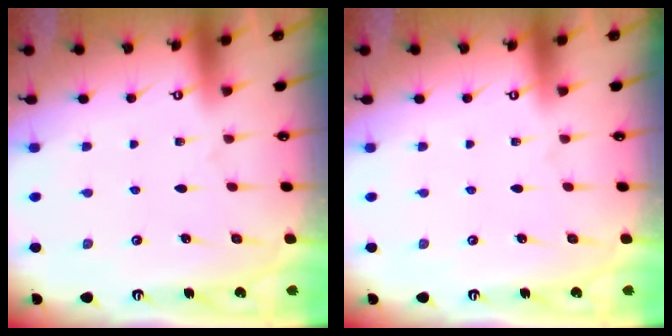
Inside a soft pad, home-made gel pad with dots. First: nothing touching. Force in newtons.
{"total": 0.0}